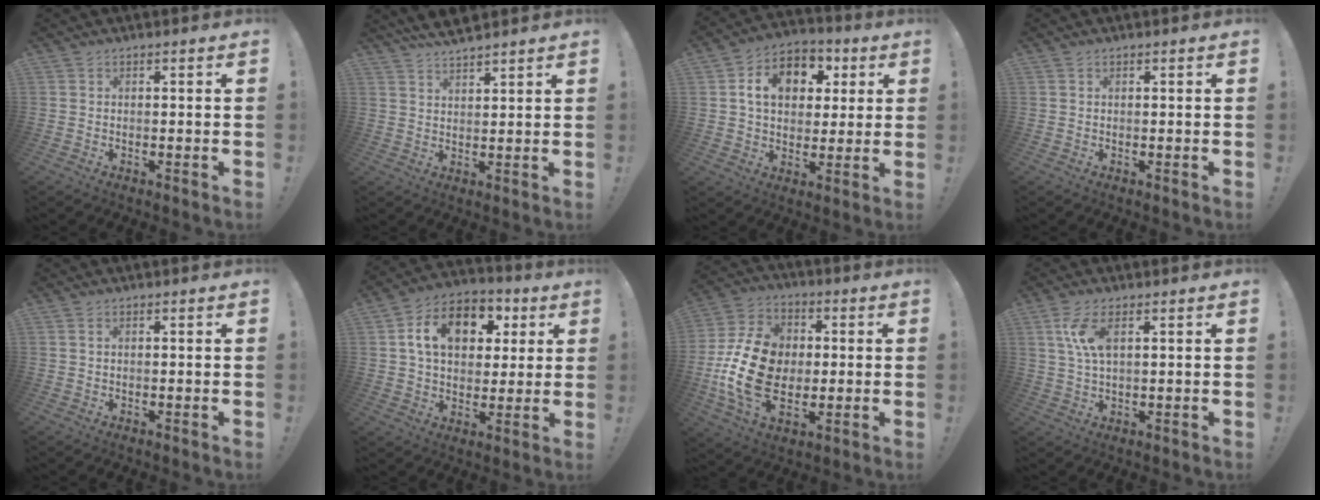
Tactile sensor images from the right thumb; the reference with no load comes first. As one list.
[{"total": 5.4, "force": [5.0, 1.2, 1.9], "torque": [-0.031, -0.030, 0.091]}, {"total": 13.2, "force": [4.0, 10.0, 7.6], "torque": [-0.108, -0.007, 0.076]}, {"total": 0.0}, {"total": 0.6, "force": [0.2, 0.3, 0.5], "torque": [-0.012, 0.002, 0.005]}, {"total": 15.8, "force": [4.9, 11.3, 9.9], "torque": [-0.149, -0.004, 0.091]}, {"total": 20.9, "force": [-1.9, 15.1, 14.3], "torque": [-0.261, 0.022, -0.023]}, {"total": 7.6, "force": [2.5, 3.1, 6.5], "torque": [-0.133, -0.002, 0.041]}]